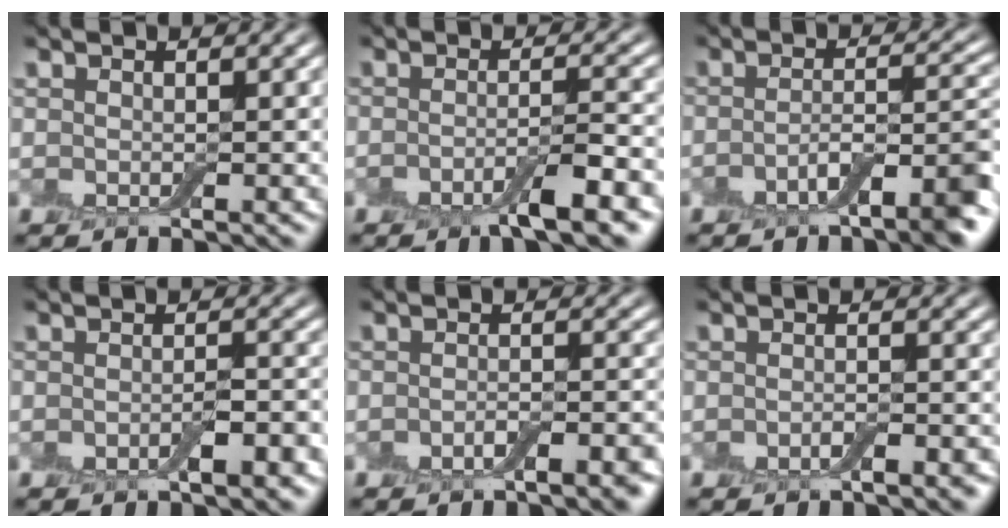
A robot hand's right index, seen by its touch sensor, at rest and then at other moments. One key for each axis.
{"total": 3.8, "fx": -2.2, "fy": 0.5, "fz": 3.2, "tx": -0.051, "ty": 0.000, "tz": -0.039}
{"total": 5.4, "fx": -3.0, "fy": 1.3, "fz": 4.3, "tx": -0.063, "ty": 0.005, "tz": -0.049}
{"total": 2.3, "fx": -1.1, "fy": 0.6, "fz": 1.9, "tx": -0.030, "ty": -0.002, "tz": -0.016}
{"total": 2.9, "fx": -1.8, "fy": 0.9, "fz": 2.1, "tx": -0.034, "ty": -0.005, "tz": -0.024}
{"total": 1.9, "fx": -1.2, "fy": 0.6, "fz": 1.3, "tx": -0.020, "ty": -0.004, "tz": -0.016}